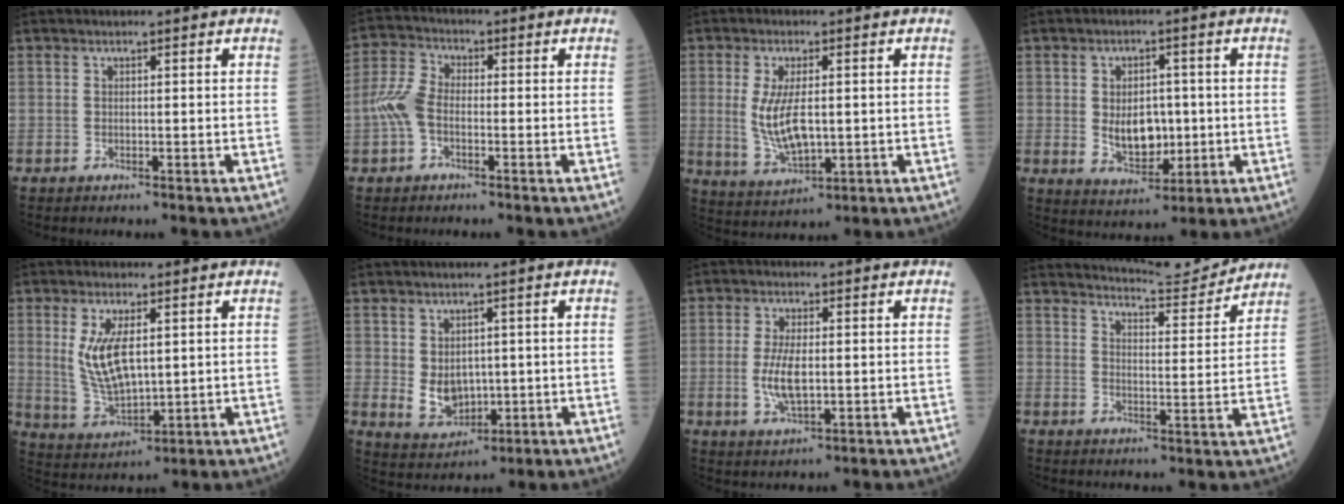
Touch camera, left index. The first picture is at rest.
{"total": 5.4, "force": [-1.5, 3.1, 4.2], "torque": [-0.107, 0.012, -0.037]}
{"total": 7.8, "force": [0.2, 2.8, 7.3], "torque": [-0.159, -0.008, 0.011]}
{"total": 6.9, "force": [-0.3, 4.2, 5.4], "torque": [-0.093, 0.000, 0.006]}
{"total": 8.5, "force": [1.9, 3.2, 7.6], "torque": [-0.165, -0.005, 0.047]}
{"total": 5.4, "force": [0.0, 4.1, 3.5], "torque": [-0.071, 0.000, 0.020]}
{"total": 5.5, "force": [-0.5, 1.8, 5.2], "torque": [-0.114, -0.006, -0.006]}
{"total": 9.1, "force": [9.0, -0.5, 0.5], "torque": [-0.019, -0.012, 0.127]}